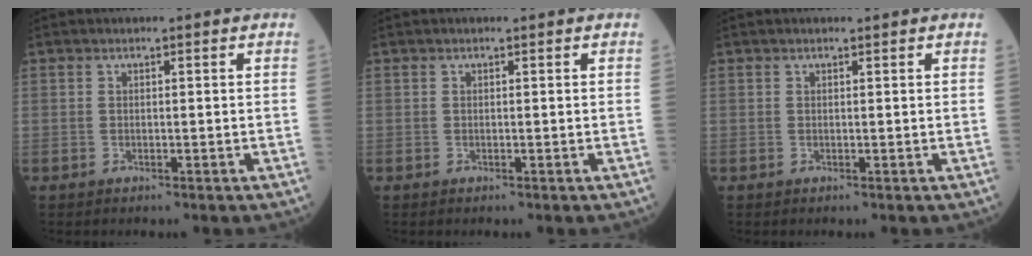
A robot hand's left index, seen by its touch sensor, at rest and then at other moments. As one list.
[{"total": 0.0}, {"total": 0.0}]